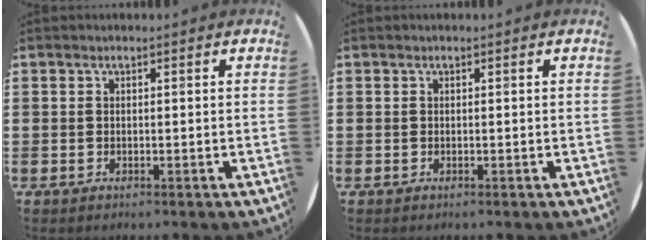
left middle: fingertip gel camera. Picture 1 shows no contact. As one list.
[{"total": 0.0}]